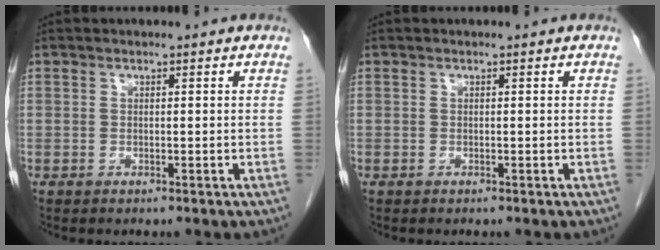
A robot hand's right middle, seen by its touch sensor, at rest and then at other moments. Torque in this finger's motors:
{"motor_torque": [0.00, 0.00, -0.01, -0.08]}